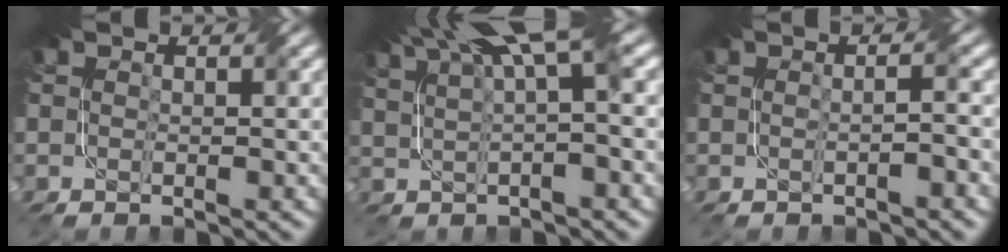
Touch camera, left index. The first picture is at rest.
{"total": 6.7, "force": [4.0, 1.3, 5.3], "torque": [-0.077, 0.024, 0.076]}
{"total": 1.3, "force": [-0.6, -0.1, 1.2], "torque": [-0.018, 0.006, -0.013]}